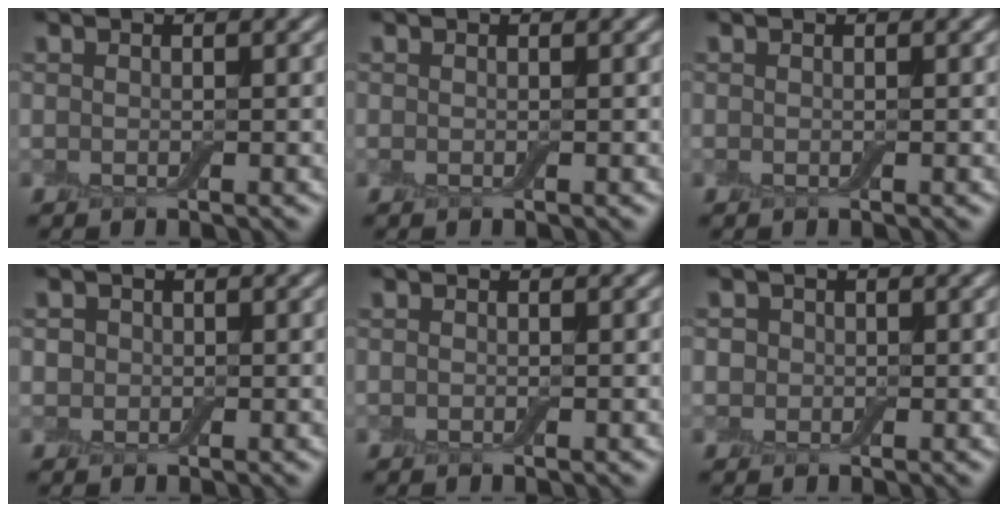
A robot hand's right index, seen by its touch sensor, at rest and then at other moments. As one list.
[{"total": 0.0}, {"total": 0.0}, {"total": 1.2, "force": [0.1, 1.2, 0.3], "torque": [-0.001, 0.000, -0.002]}, {"total": 0.0}, {"total": 1.6, "force": [0.3, 1.5, 0.5], "torque": [-0.003, 0.005, -0.004]}]